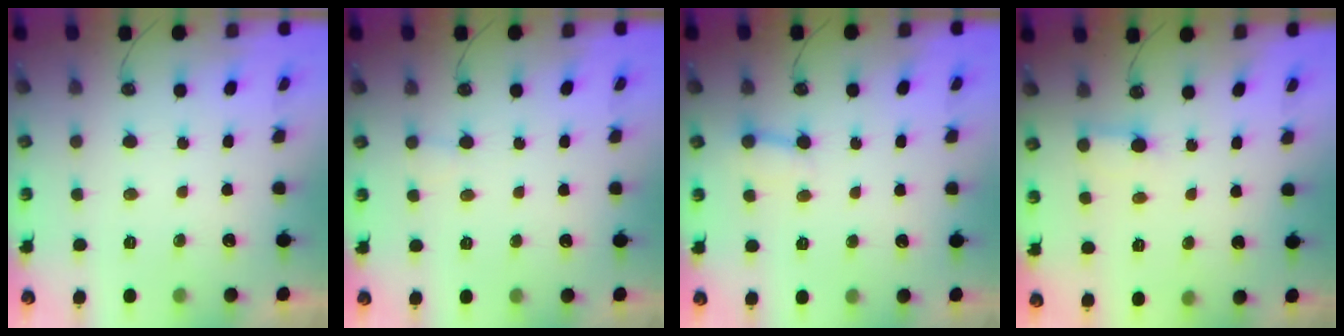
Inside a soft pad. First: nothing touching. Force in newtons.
{"total": 2.9, "press": 2.9, "slide": 0.2}
{"total": 2.5, "press": 2.5, "slide": 0.2}
{"total": 2.2, "press": 2.2, "slide": 0.1}